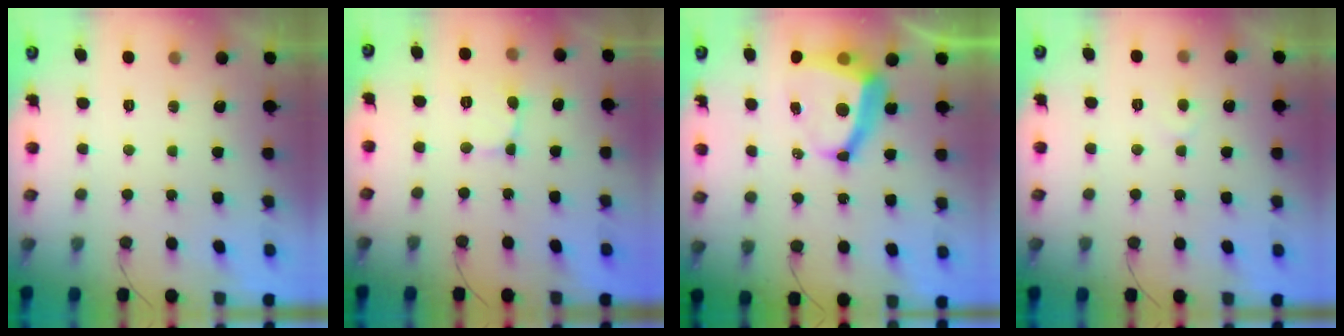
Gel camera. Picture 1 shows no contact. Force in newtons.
{"total": 2.4, "press": 2.4, "slide": 0.1}
{"total": 10.3, "press": 10.2, "slide": 1.2}
{"total": 3.1, "press": 3.1, "slide": 0.2}